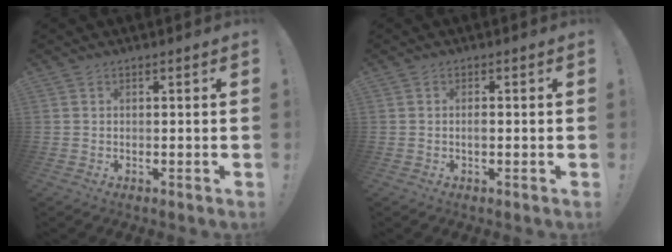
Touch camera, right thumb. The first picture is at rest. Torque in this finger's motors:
{"motor_torque": [0.42, 0.37, 0.16, -0.02, -0.05]}